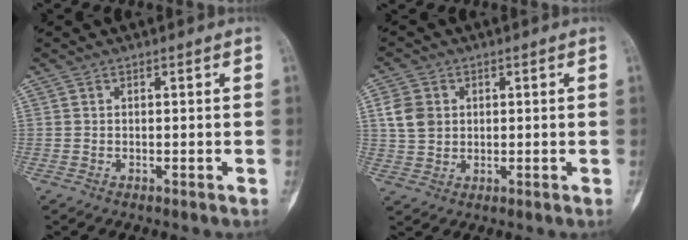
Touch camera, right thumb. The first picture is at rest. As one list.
[{"total": 5.6, "force": [1.2, 4.6, 2.9], "torque": [-0.041, 0.000, 0.024]}]